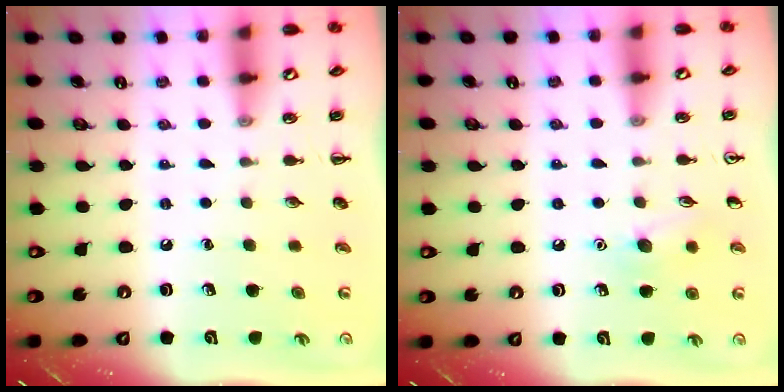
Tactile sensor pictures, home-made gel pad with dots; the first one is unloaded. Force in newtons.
{"total": 7.6, "press": 7.3, "slide": 1.9}